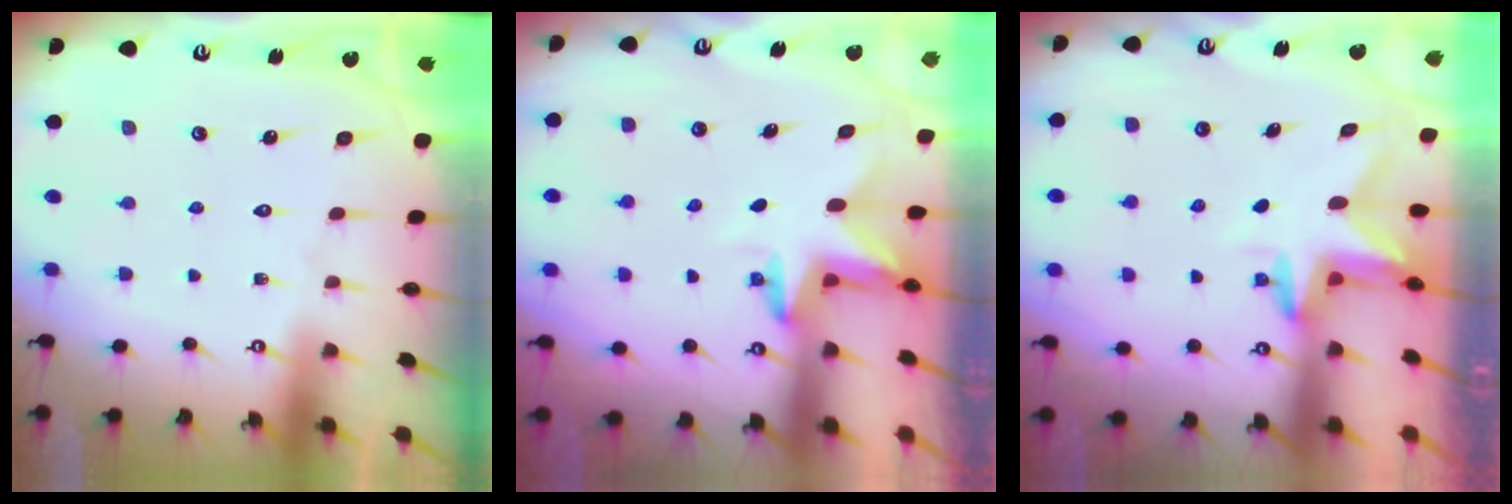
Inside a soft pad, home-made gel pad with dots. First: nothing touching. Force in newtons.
{"total": 3.4, "press": 3.4, "slide": 0.2}
{"total": 3.1, "press": 3.1, "slide": 0.3}